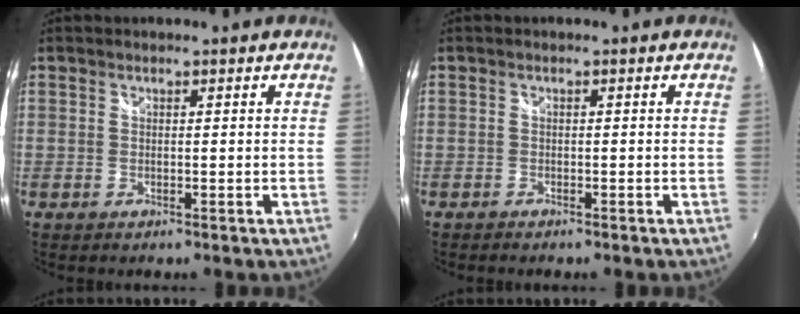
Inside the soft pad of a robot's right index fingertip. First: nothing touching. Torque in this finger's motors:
{"motor_torque": [0.05, -0.10, -0.15, 0.00]}